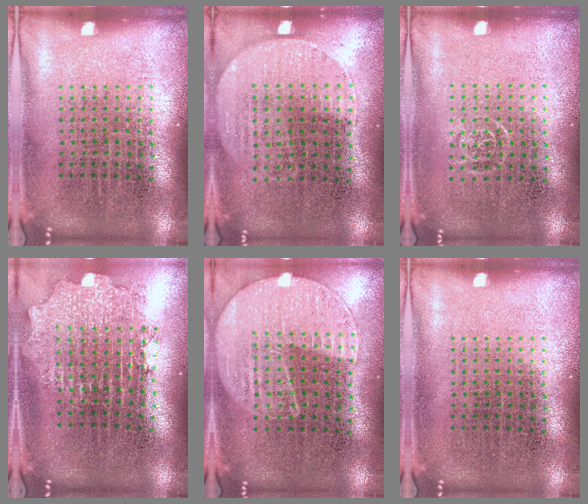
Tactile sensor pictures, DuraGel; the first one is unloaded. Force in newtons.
{"total": 0.6, "press": 0.4, "slide": 0.5}
{"total": 0.5, "press": 0.5, "slide": 0.2}
{"total": 2.0, "press": 1.5, "slide": 1.3}
{"total": 1.1, "press": 1.1, "slide": 0.4}
{"total": 0.0}